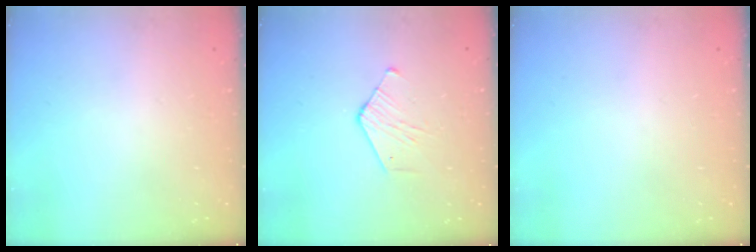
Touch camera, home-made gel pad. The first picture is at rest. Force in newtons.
{"total": 4.3, "press": 4.3, "slide": 0.4}
{"total": 0.0}